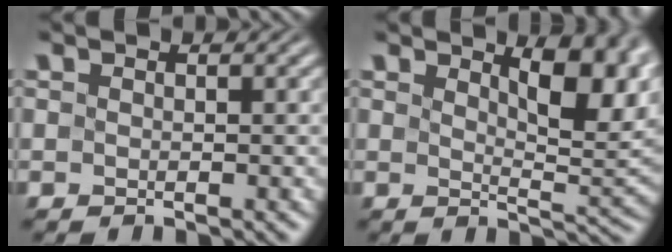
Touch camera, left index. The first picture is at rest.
{"total": 7.2, "force": [3.1, 2.4, 6.0], "torque": [-0.079, 0.003, 0.050]}